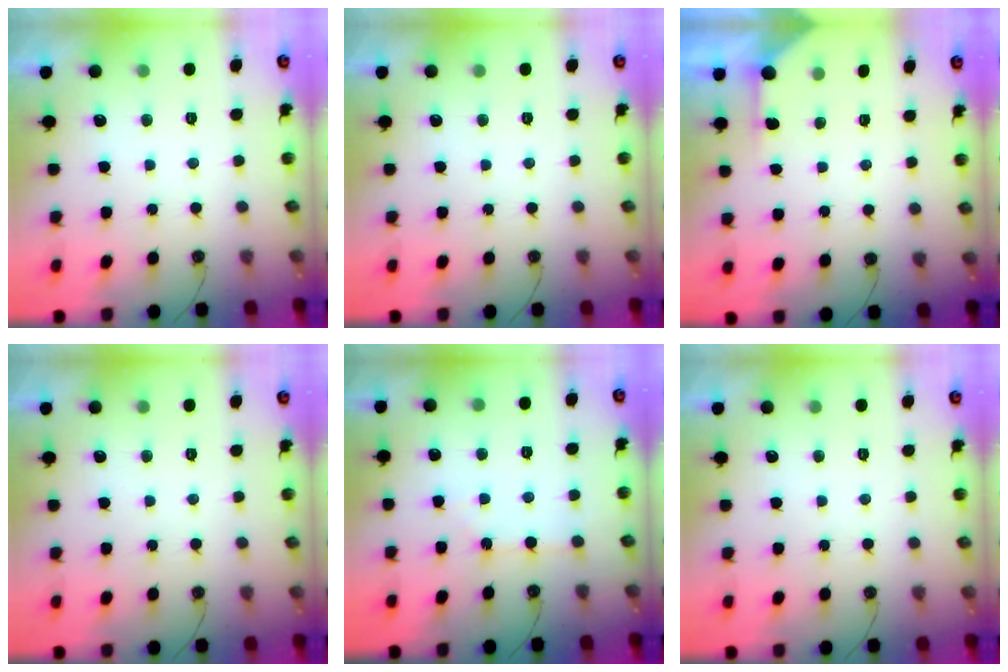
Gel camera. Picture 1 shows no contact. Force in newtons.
{"total": 0.0}
{"total": 2.7, "press": 2.7, "slide": 0.3}
{"total": 0.0}
{"total": 2.9, "press": 2.9, "slide": 0.5}
{"total": 0.0}